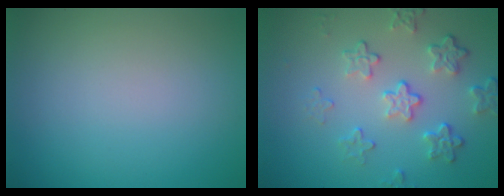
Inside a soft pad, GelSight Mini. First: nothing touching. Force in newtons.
{"total": 4.4, "press": 3.2, "slide": 3.0}